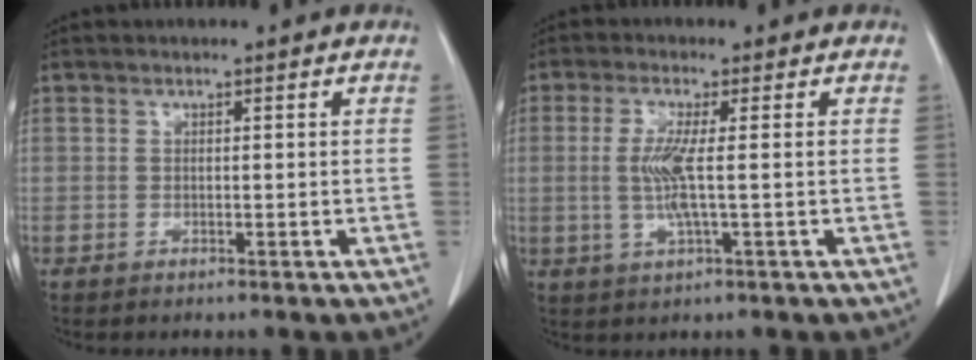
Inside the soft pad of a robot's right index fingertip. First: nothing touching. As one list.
[{"total": 5.1, "force": [-0.1, 0.3, 5.1], "torque": [-0.110, -0.003, -0.003]}]